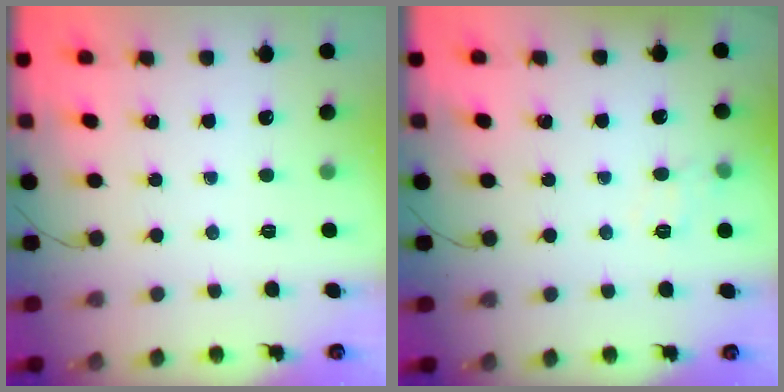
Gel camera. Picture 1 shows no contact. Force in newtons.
{"total": 7.0, "press": 6.8, "slide": 1.5}